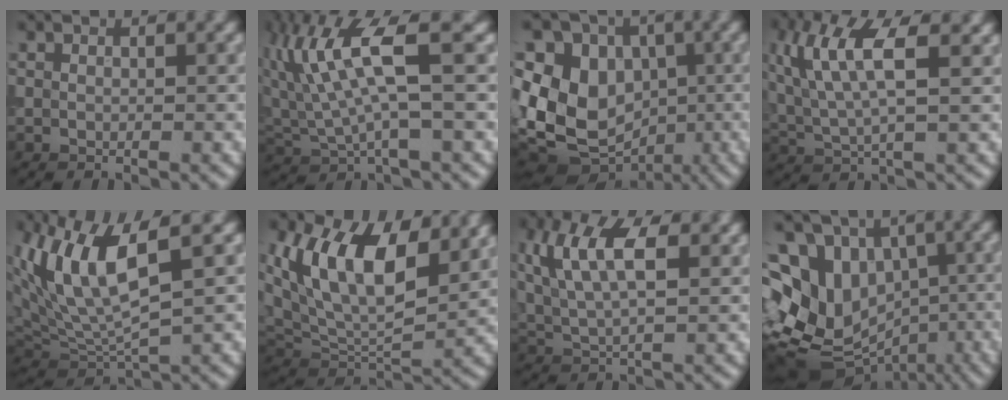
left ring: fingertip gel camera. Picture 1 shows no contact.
{"total": 8.2, "force": [2.5, 2.3, 7.4], "torque": [-0.165, 0.005, 0.049]}
{"total": 12.5, "force": [-0.7, 10.1, 7.3], "torque": [-0.139, 0.010, -0.010]}
{"total": 8.2, "force": [2.8, 2.9, 7.2], "torque": [-0.157, 0.014, 0.050]}
{"total": 8.9, "force": [3.4, 3.1, 7.6], "torque": [-0.163, 0.004, 0.064]}
{"total": 13.1, "force": [5.9, 6.4, 9.8], "torque": [-0.173, 0.014, 0.103]}
{"total": 8.5, "force": [3.0, 3.9, 6.9], "torque": [-0.146, 0.017, 0.051]}
{"total": 15.6, "force": [-3.2, 12.8, 8.5], "torque": [-0.154, 0.019, -0.055]}